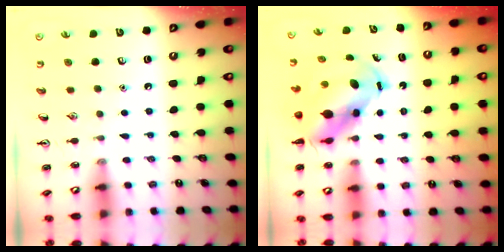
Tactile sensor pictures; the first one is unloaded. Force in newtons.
{"total": 7.6, "press": 7.3, "slide": 2.2}